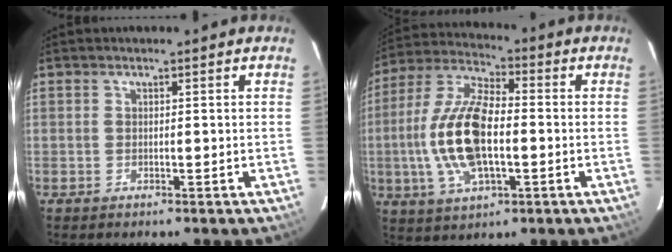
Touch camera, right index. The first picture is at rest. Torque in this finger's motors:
{"motor_torque": [2.14, 0.00, 0.88, 0.18]}